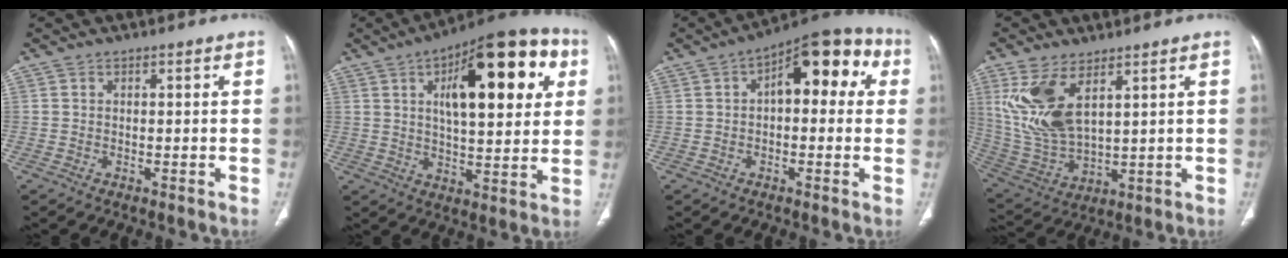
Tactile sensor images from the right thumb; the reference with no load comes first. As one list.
[{"total": 23.6, "force": [7.6, 9.4, 20.3], "torque": [-0.256, 0.006, 0.107]}, {"total": 14.4, "force": [3.3, 7.2, 12.0], "torque": [-0.122, 0.037, 0.037]}, {"total": 13.4, "force": [5.7, 6.2, 10.4], "torque": [-0.219, -0.025, 0.135]}]